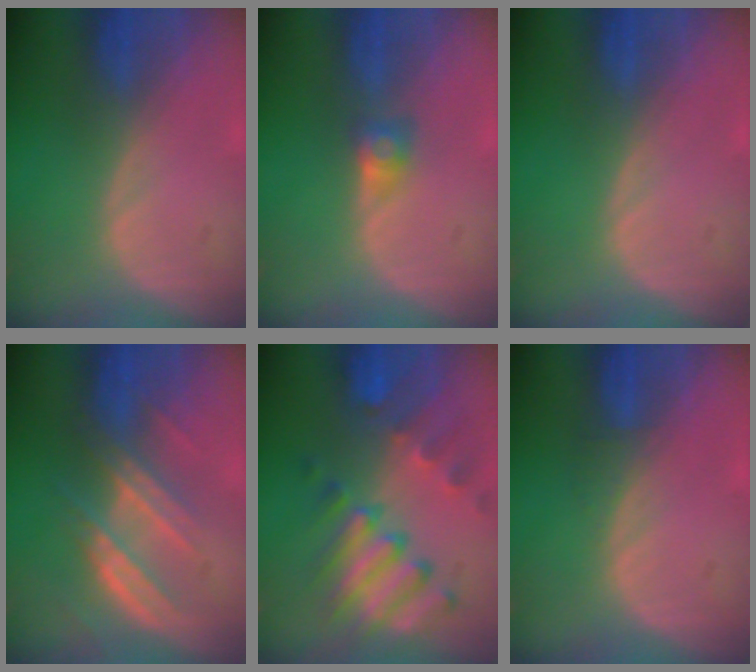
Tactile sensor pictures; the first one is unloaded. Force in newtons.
{"total": 2.6, "press": 2.3, "slide": 1.0}
{"total": 0.0}
{"total": 7.0, "press": 6.9, "slide": 1.1}
{"total": 10.1, "press": 8.8, "slide": 4.8}
{"total": 1.0, "press": 0.9, "slide": 0.3}